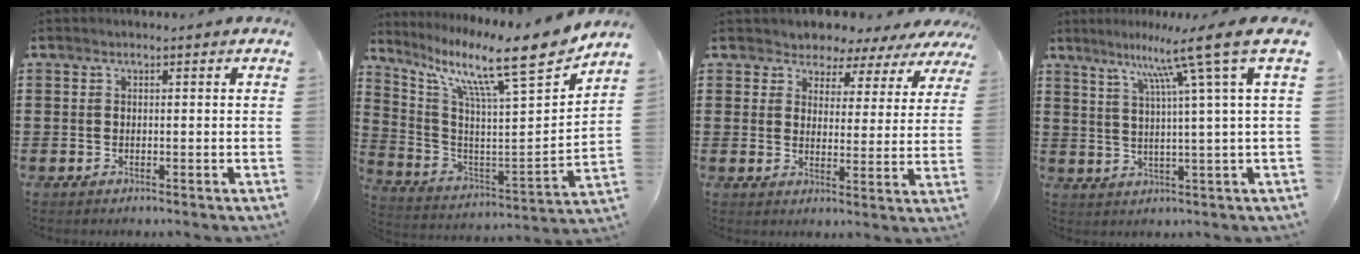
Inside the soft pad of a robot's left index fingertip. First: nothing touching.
{"total": 12.7, "force": [9.9, 0.9, 8.0], "torque": [-0.152, -0.080, 0.146]}
{"total": 3.9, "force": [3.5, 1.7, 0.0], "torque": [-0.026, -0.019, 0.059]}
{"total": 10.3, "force": [5.0, -1.8, 8.8], "torque": [-0.166, -0.021, 0.067]}